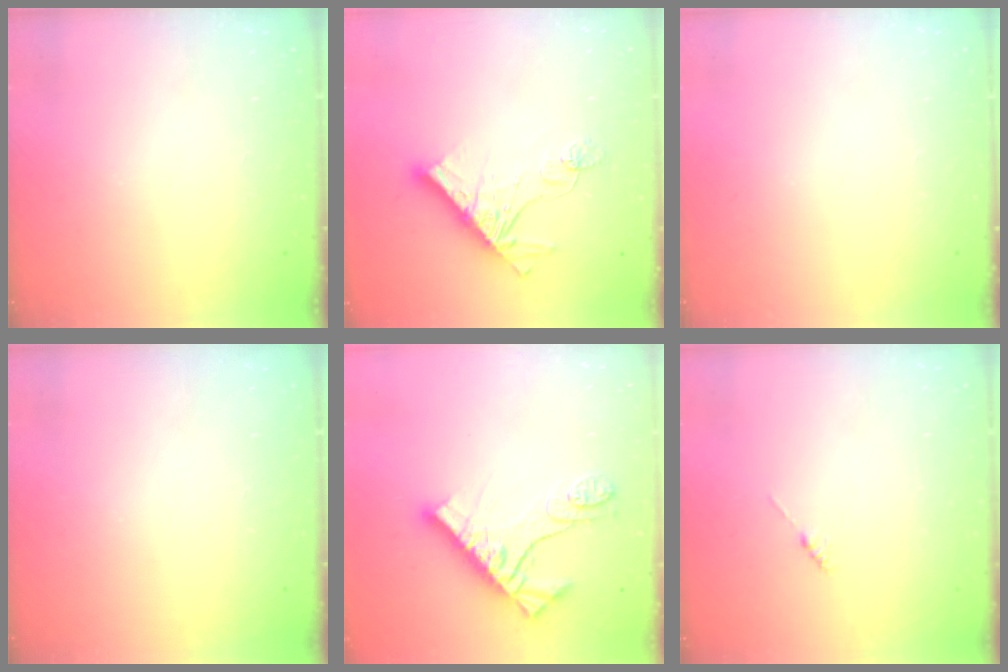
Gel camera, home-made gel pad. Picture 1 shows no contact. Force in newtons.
{"total": 12.9, "press": 12.9, "slide": 1.0}
{"total": 0.0}
{"total": 0.0}
{"total": 13.6, "press": 13.5, "slide": 1.5}
{"total": 0.0}